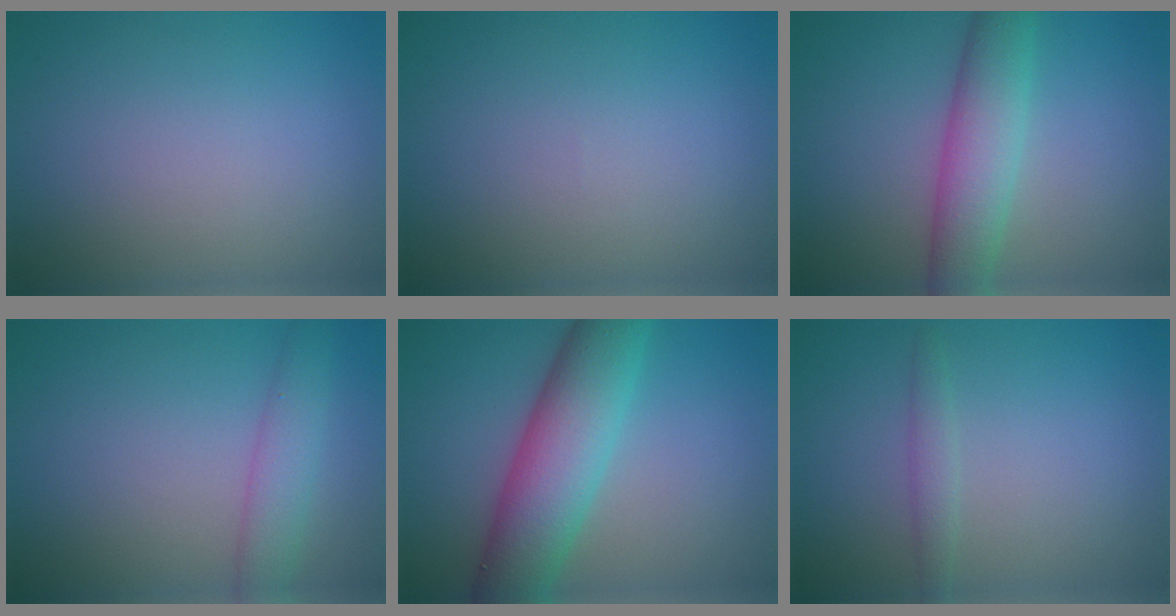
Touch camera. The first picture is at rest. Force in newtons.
{"total": 0.0}
{"total": 5.4, "press": 5.4, "slide": 0.2}
{"total": 3.1, "press": 3.1, "slide": 0.1}
{"total": 8.3, "press": 8.3, "slide": 0.1}
{"total": 1.3, "press": 1.3, "slide": 0.1}